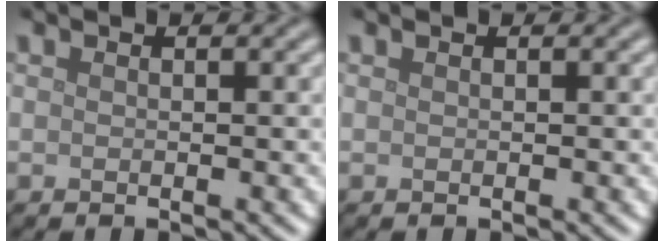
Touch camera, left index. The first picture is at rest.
{"total": 0.0}